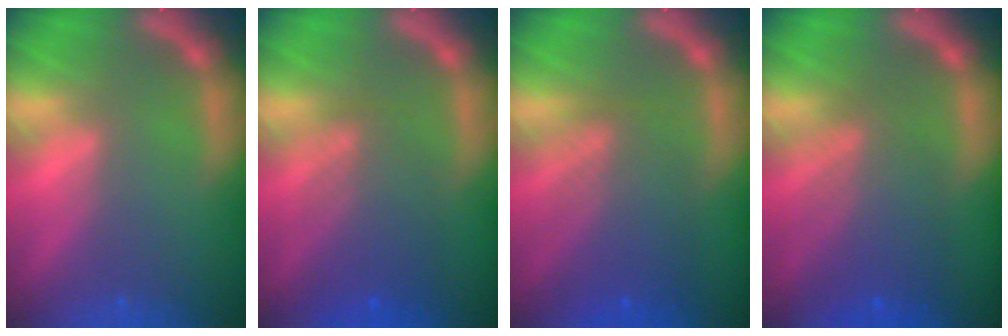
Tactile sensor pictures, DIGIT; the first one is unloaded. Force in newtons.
{"total": 5.1}
{"total": 6.0}
{"total": 6.1}